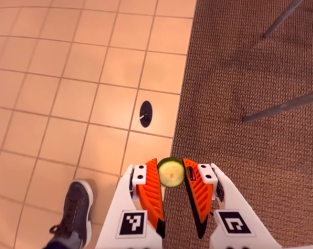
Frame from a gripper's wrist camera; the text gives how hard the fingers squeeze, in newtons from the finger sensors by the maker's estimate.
{"total": 7.9, "left": 7.6, "right": 8.3}